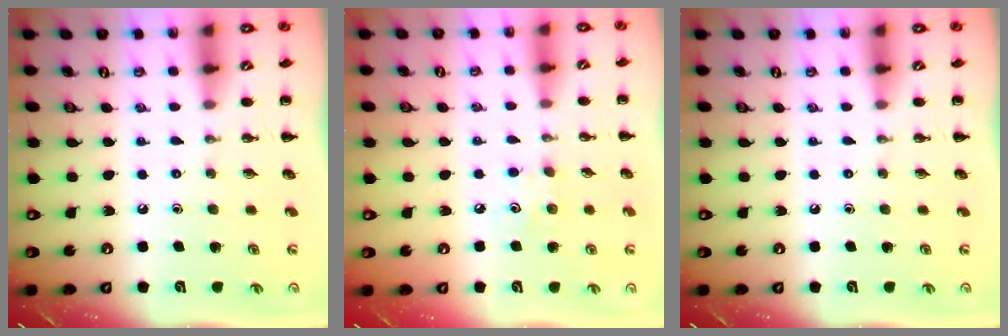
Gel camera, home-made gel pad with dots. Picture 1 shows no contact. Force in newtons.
{"total": 4.3, "press": 4.1, "slide": 1.2}
{"total": 0.0}